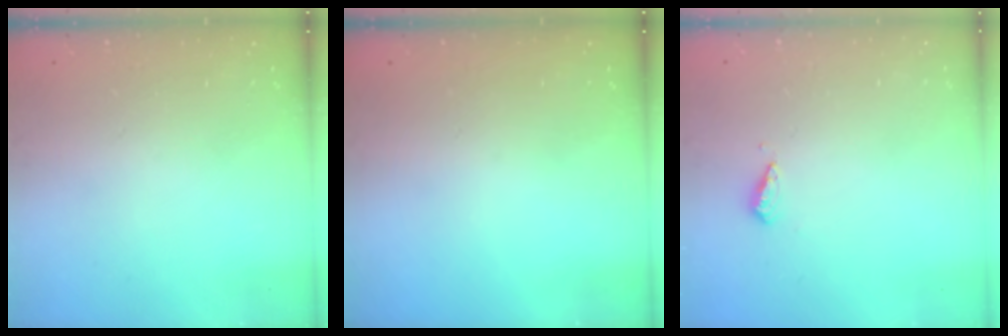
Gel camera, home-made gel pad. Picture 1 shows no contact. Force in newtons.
{"total": 0.0}
{"total": 2.8, "press": 2.8, "slide": 0.7}